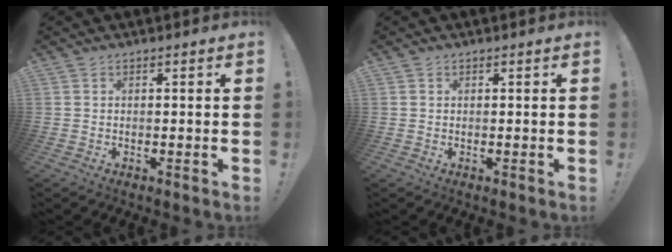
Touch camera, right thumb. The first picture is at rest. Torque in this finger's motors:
{"motor_torque": [0.64, -0.36, -0.34, -0.27, 0.02]}